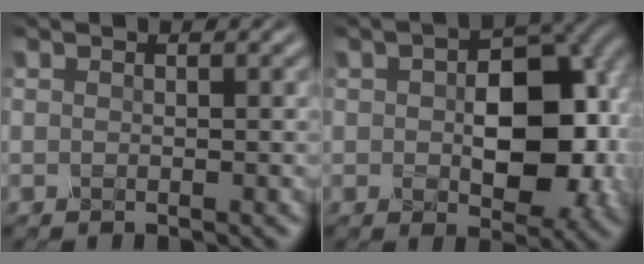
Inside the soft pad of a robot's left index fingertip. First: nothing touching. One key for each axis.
{"total": 9.6, "fx": 0.2, "fy": 5.8, "fz": 7.6, "tx": -0.110, "ty": -0.005, "tz": 0.007}